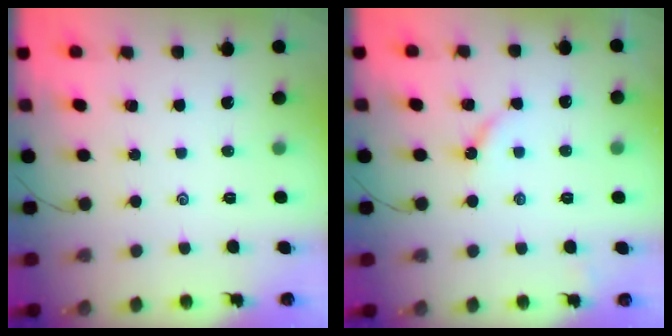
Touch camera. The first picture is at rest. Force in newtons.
{"total": 3.4, "press": 3.4, "slide": 0.3}